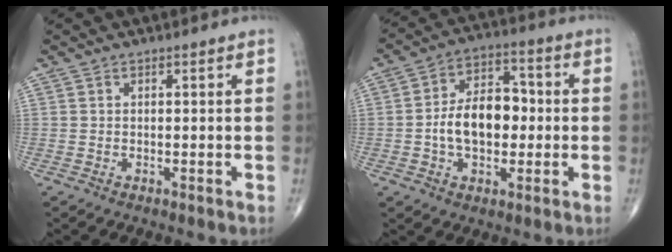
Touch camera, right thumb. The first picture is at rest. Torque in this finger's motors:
{"motor_torque": [1.66, 1.91, 1.02, -0.33, 0.11]}